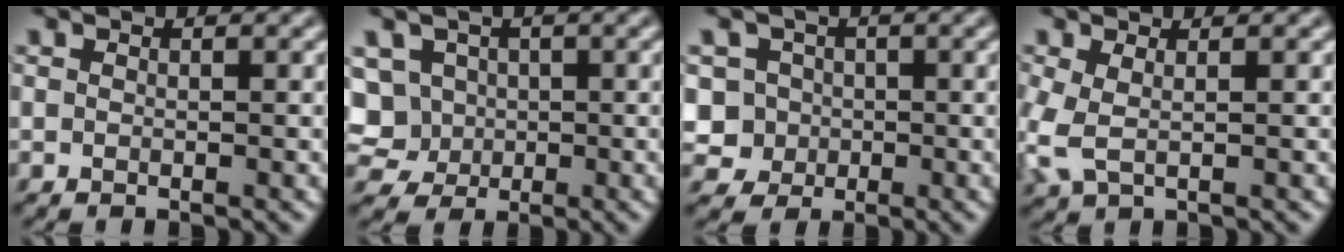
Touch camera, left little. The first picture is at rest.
{"total": 7.5, "force": [0.5, 6.7, 3.2], "torque": [-0.071, 0.030, -0.018]}
{"total": 4.7, "force": [-0.3, 4.5, 1.4], "torque": [-0.015, 0.025, -0.018]}
{"total": 3.2, "force": [-0.3, 1.7, 2.7], "torque": [-0.088, -0.002, -0.005]}